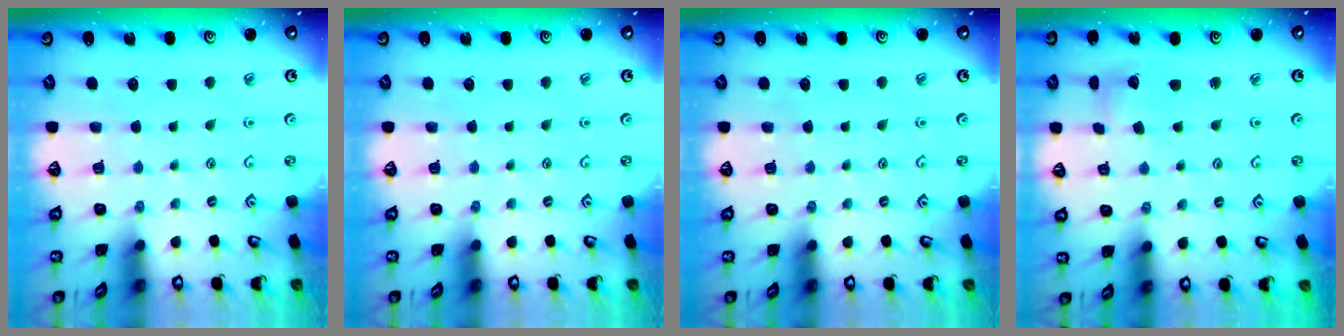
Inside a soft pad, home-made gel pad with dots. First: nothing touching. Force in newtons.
{"total": 0.0}
{"total": 0.0}
{"total": 3.6, "press": 3.6, "slide": 0.5}